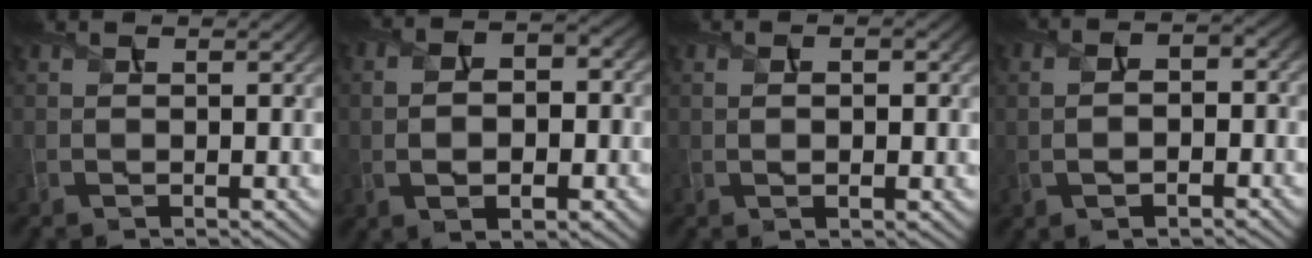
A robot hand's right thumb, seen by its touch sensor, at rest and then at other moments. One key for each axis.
{"total": 7.3, "fx": -1.5, "fy": 4.2, "fz": 5.8, "tx": -0.095, "ty": -0.006, "tz": -0.021}
{"total": 2.8, "fx": 0.3, "fy": 1.5, "fz": 2.3, "tx": -0.019, "ty": -0.007, "tz": 0.000}
{"total": 5.0, "fx": -1.0, "fy": 2.7, "fz": 4.1, "tx": -0.070, "ty": 0.000, "tz": -0.017}